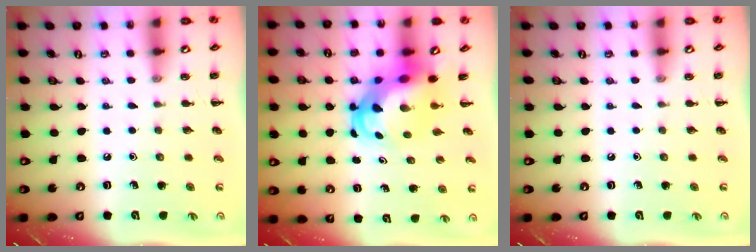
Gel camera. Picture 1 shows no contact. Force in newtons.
{"total": 6.9, "press": 6.7, "slide": 2.0}
{"total": 0.0}